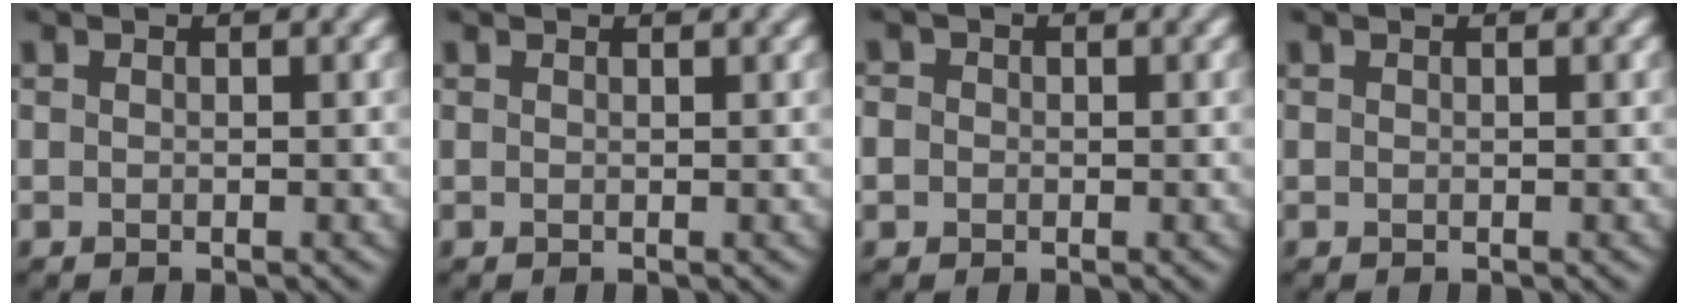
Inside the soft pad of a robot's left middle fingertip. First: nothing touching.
{"total": 0.9, "force": [0.9, 0.2, 0.1], "torque": [0.000, -0.002, 0.005]}
{"total": 1.5, "force": [0.1, 1.5, 0.3], "torque": [0.003, 0.006, -0.005]}
{"total": 0.0}